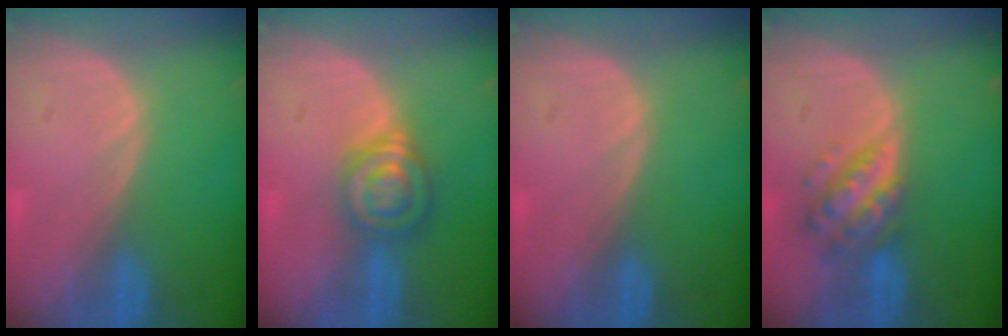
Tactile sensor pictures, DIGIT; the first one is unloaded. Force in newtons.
{"total": 6.5, "press": 5.8, "slide": 3.0}
{"total": 0.0}
{"total": 6.3, "press": 5.7, "slide": 2.7}